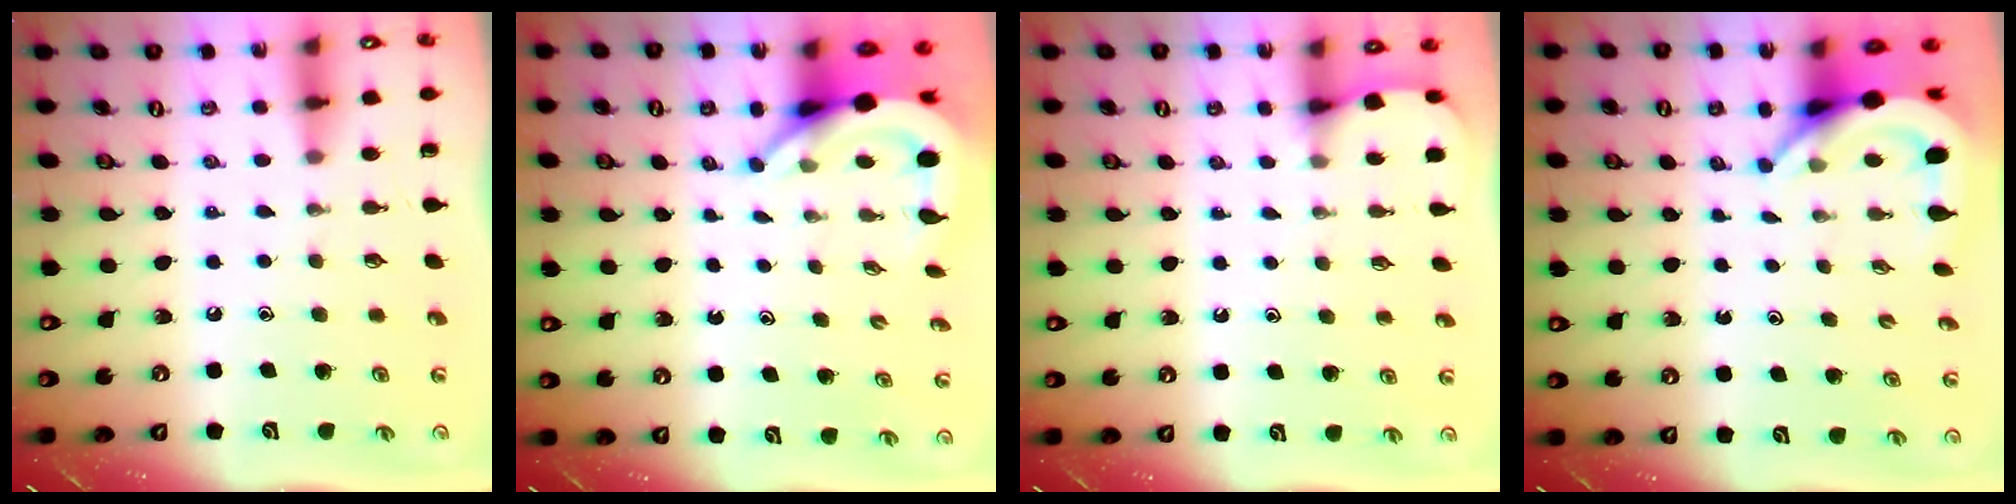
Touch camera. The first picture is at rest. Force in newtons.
{"total": 7.0, "press": 6.9, "slide": 1.0}
{"total": 3.0, "press": 2.9, "slide": 0.3}
{"total": 5.6, "press": 5.6, "slide": 0.7}